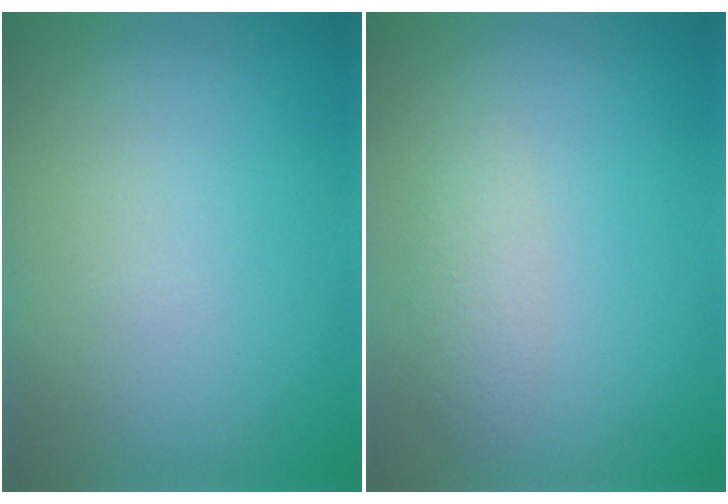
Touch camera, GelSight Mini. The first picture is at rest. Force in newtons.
{"total": 1.8, "press": 1.8, "slide": 0.0}